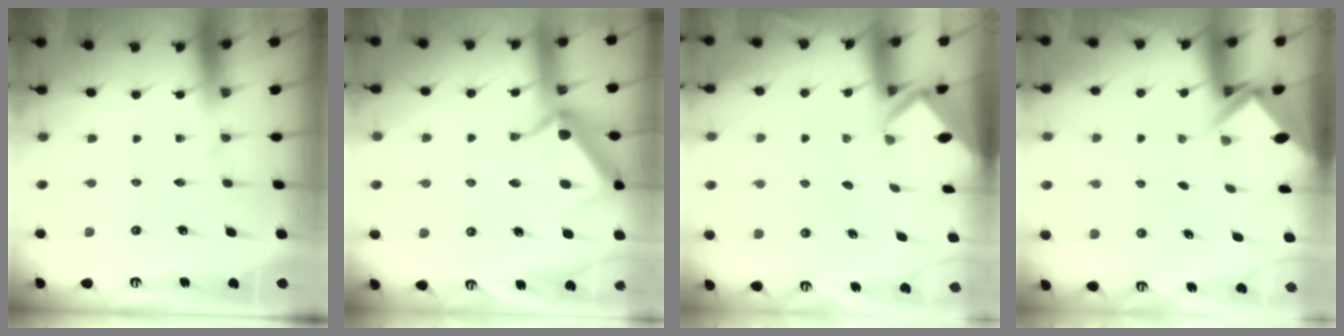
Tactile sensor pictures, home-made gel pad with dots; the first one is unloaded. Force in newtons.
{"total": 12.1, "press": 12.1, "slide": 0.3}
{"total": 3.1, "press": 3.1, "slide": 0.2}
{"total": 2.8, "press": 2.8, "slide": 0.1}